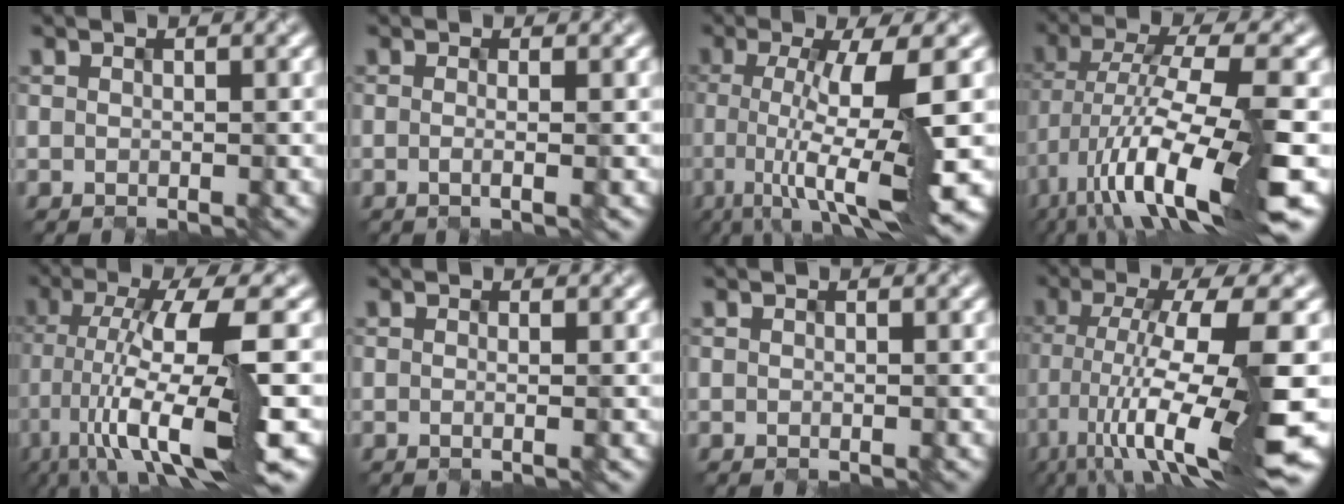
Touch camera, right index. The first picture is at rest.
{"total": 1.6, "force": [-0.3, 0.5, 1.5], "torque": [-0.021, 0.001, -0.018]}
{"total": 9.2, "force": [-1.1, 2.0, 9.0], "torque": [-0.125, -0.008, -0.017]}
{"total": 12.2, "force": [-4.8, 2.4, 10.9], "torque": [-0.193, 0.000, -0.076]}
{"total": 11.0, "force": [-2.3, 2.3, 10.5], "torque": [-0.171, -0.006, -0.037]}
{"total": 1.0, "force": [0.0, 0.4, 1.0], "torque": [-0.012, 0.003, -0.012]}
{"total": 0.0}
{"total": 12.3, "force": [-3.4, 2.7, 11.5], "torque": [-0.181, -0.007, -0.053]}